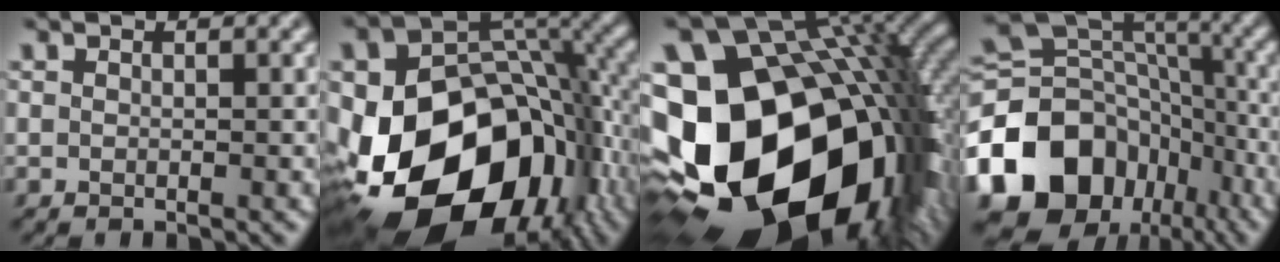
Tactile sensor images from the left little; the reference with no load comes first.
{"total": 19.5, "force": [-6.7, 13.5, 12.4], "torque": [-0.239, -0.022, -0.107]}
{"total": 22.6, "force": [-5.9, 15.3, 15.6], "torque": [-0.322, -0.060, -0.056]}
{"total": 15.8, "force": [-7.4, 11.8, 7.5], "torque": [-0.174, 0.007, -0.137]}